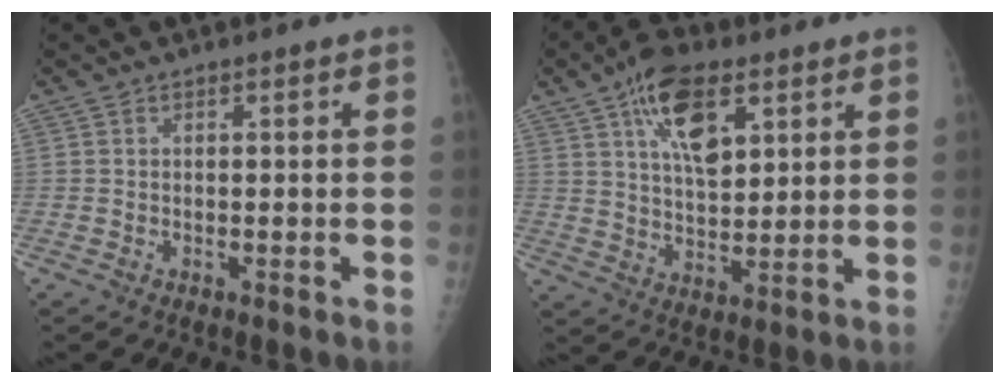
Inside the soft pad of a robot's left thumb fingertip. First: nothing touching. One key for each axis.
{"total": 12.4, "fx": 5.8, "fy": 6.1, "fz": 9.2, "tx": -0.133, "ty": -0.016, "tz": 0.102}